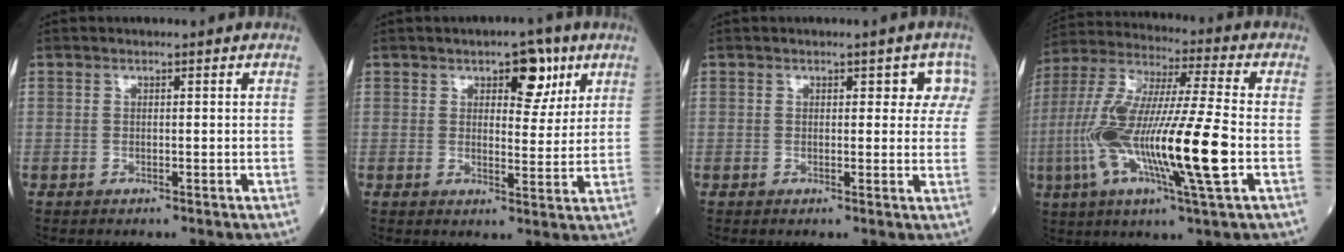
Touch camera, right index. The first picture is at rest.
{"total": 5.9, "force": [3.2, 2.7, 4.1], "torque": [-0.050, 0.004, 0.042]}
{"total": 3.8, "force": [1.7, 2.3, 2.4], "torque": [-0.002, 0.010, 0.011]}
{"total": 19.8, "force": [-4.4, 0.9, 19.3], "torque": [-0.395, -0.016, -0.087]}